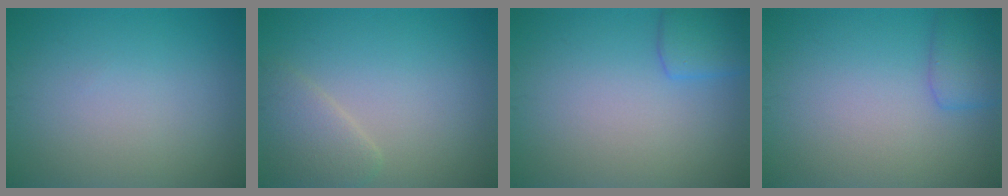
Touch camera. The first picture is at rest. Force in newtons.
{"total": 2.5, "press": 2.5, "slide": 0.1}
{"total": 2.6, "press": 2.6, "slide": 0.1}
{"total": 2.4, "press": 2.4, "slide": 0.1}